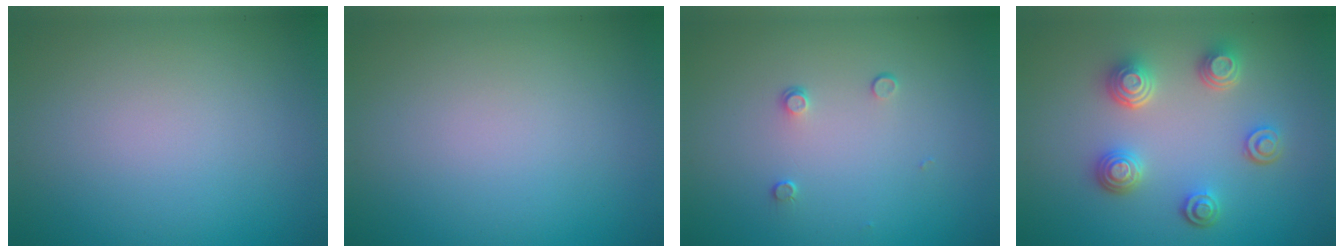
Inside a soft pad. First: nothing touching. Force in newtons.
{"total": 0.0}
{"total": 0.9, "press": 0.6, "slide": 0.6}
{"total": 4.1, "press": 3.4, "slide": 2.3}